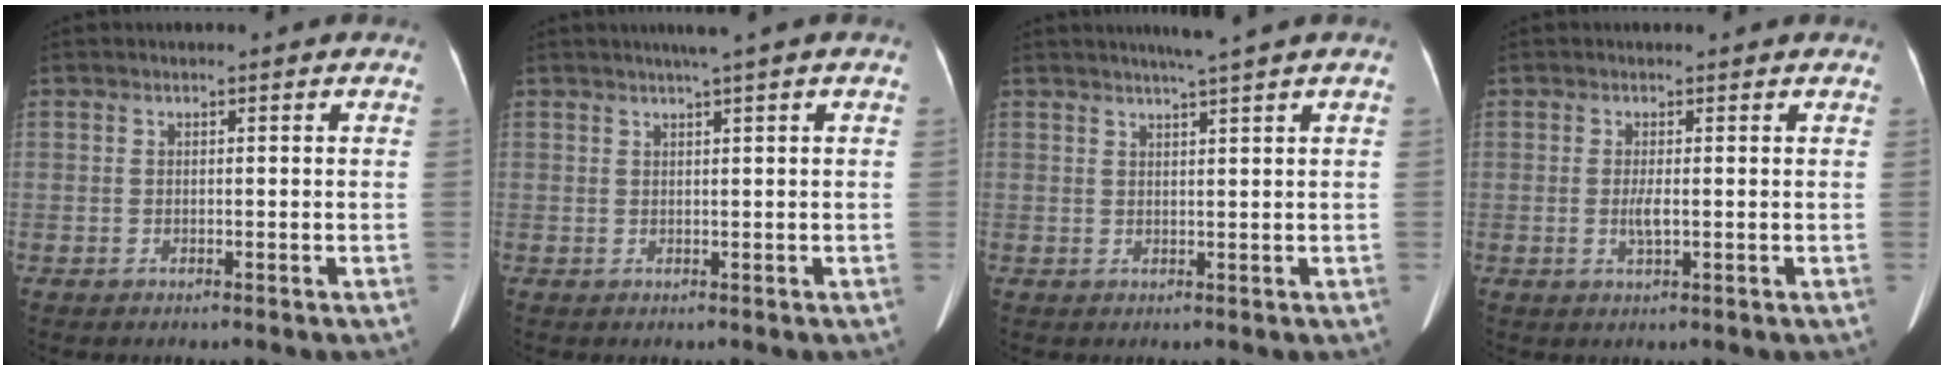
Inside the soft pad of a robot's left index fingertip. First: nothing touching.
{"total": 2.0, "force": [1.3, -0.4, 1.4], "torque": [-0.024, 0.004, 0.024]}
{"total": 3.5, "force": [2.7, -1.0, 2.0], "torque": [-0.028, 0.003, 0.046]}
{"total": 1.8, "force": [0.0, 0.2, 1.8], "torque": [-0.037, -0.001, 0.000]}